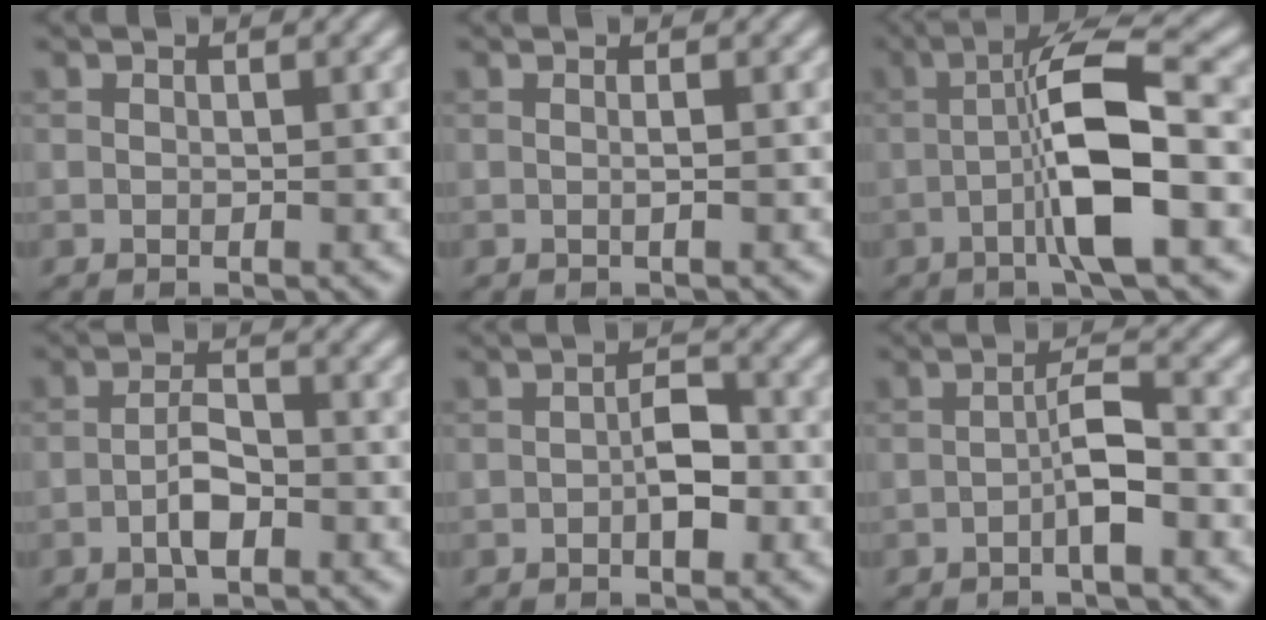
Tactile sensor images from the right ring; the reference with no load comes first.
{"total": 0.8, "force": [0.0, 0.3, 0.8], "torque": [-0.008, 0.001, -0.004]}
{"total": 8.2, "force": [-1.2, 1.6, 8.0], "torque": [-0.137, 0.015, -0.028]}
{"total": 2.7, "force": [-1.1, 1.0, 2.3], "torque": [-0.044, 0.004, -0.026]}
{"total": 2.8, "force": [-0.6, 1.3, 2.4], "torque": [-0.040, 0.002, -0.014]}
{"total": 2.9, "force": [-1.0, 0.6, 2.7], "torque": [-0.048, 0.010, -0.020]}